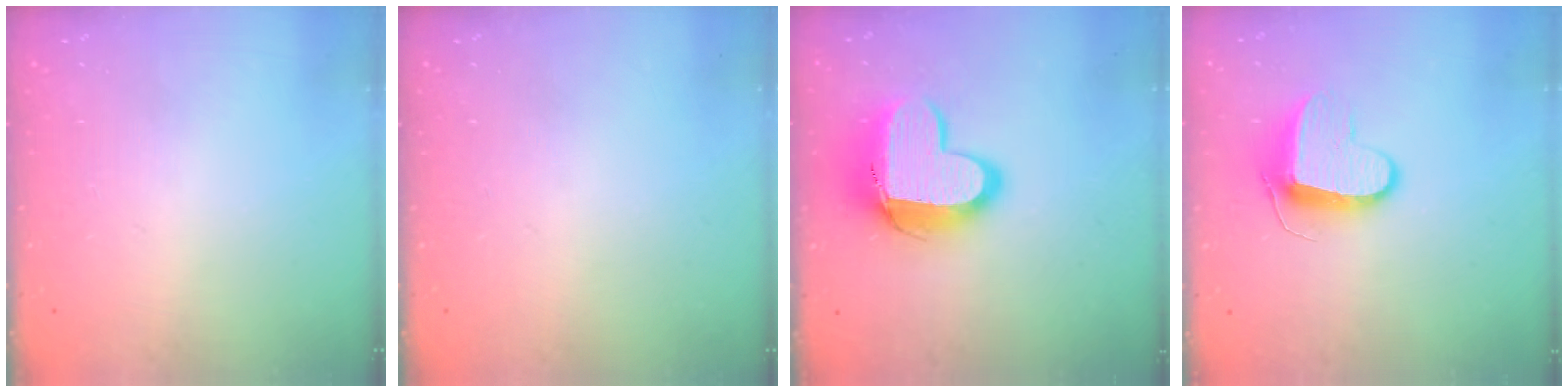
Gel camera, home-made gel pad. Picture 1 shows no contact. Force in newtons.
{"total": 0.0}
{"total": 14.3, "press": 14.3, "slide": 1.2}
{"total": 9.8, "press": 9.8, "slide": 0.5}